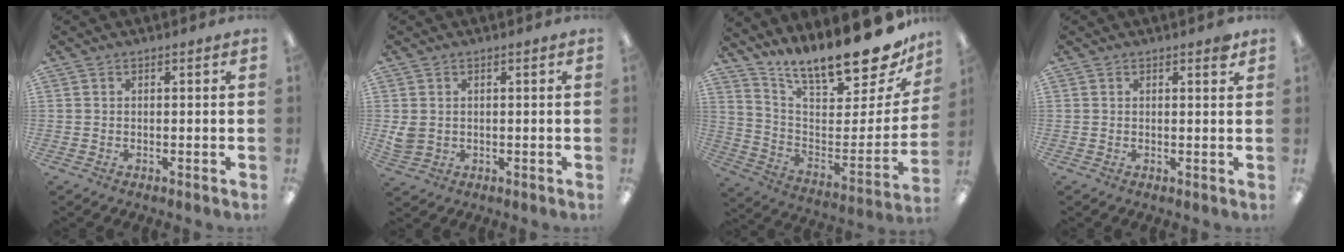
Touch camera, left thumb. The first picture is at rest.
{"total": 2.9, "force": [0.8, 2.4, 1.4], "torque": [-0.020, 0.000, 0.015]}
{"total": 17.7, "force": [15.0, 4.0, 8.6], "torque": [-0.116, -0.127, 0.247]}
{"total": 1.9, "force": [1.4, 0.4, 1.2], "torque": [-0.010, -0.005, 0.020]}